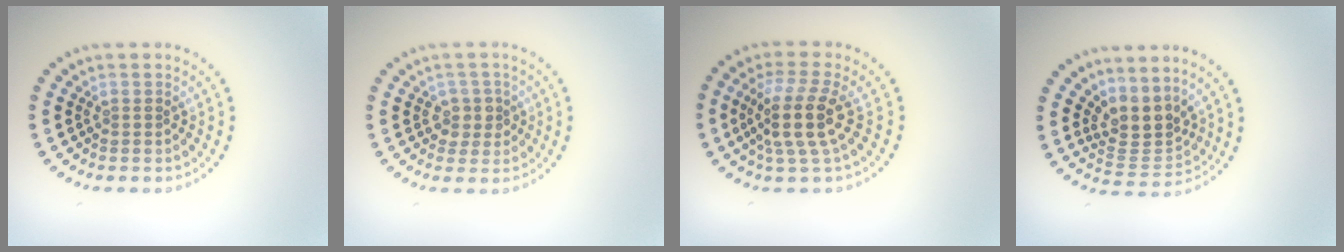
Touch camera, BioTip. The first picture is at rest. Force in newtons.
{"total": 1.8, "press": 1.7, "slide": 0.5}
{"total": 4.3, "press": 3.5, "slide": 2.5}
{"total": 3.5, "press": 2.5, "slide": 2.3}